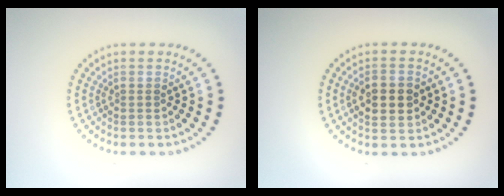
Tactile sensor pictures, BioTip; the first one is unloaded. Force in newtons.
{"total": 4.0, "press": 4.0, "slide": 0.1}